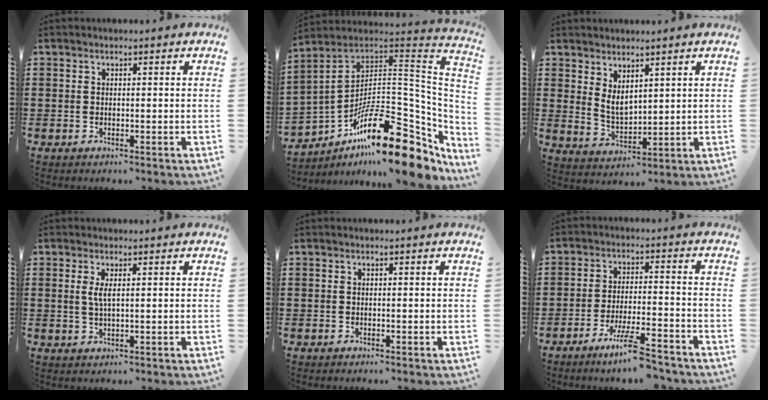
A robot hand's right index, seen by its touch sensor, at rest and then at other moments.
{"total": 21.1, "force": [-11.9, 7.0, 15.9], "torque": [-0.242, 0.023, -0.207]}
{"total": 3.9, "force": [2.4, 2.1, 2.3], "torque": [-0.052, -0.001, 0.046]}
{"total": 2.3, "force": [0.6, 0.5, 2.2], "torque": [-0.046, 0.002, 0.008]}
{"total": 0.0}
{"total": 7.4, "force": [-5.9, 0.1, 4.5], "torque": [-0.083, -0.006, -0.108]}